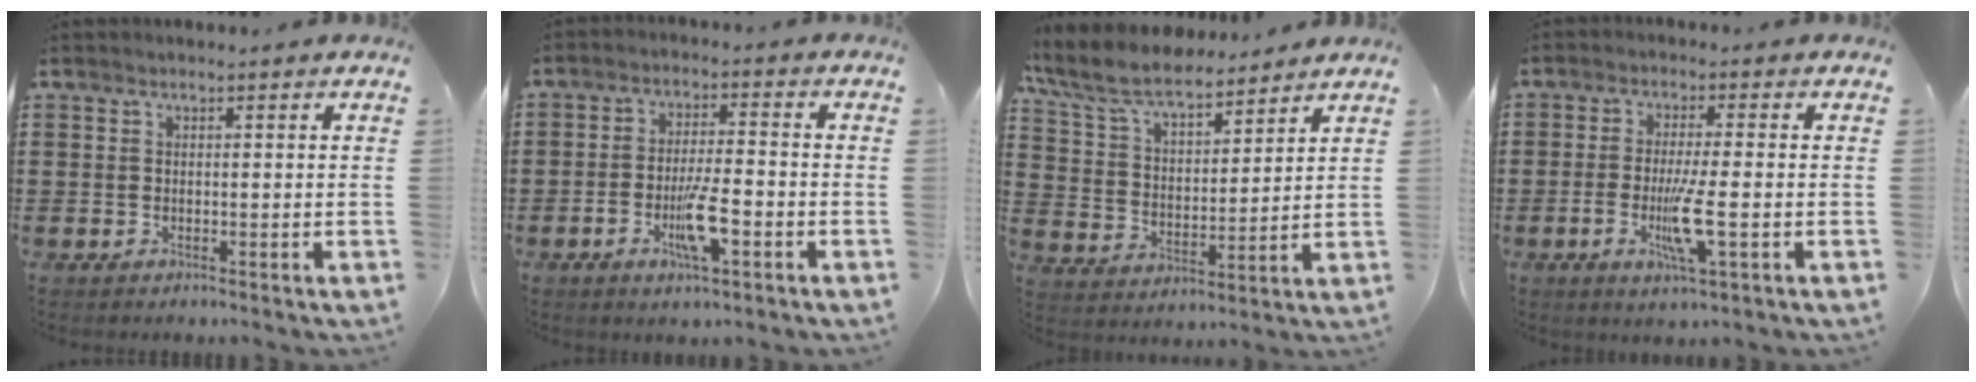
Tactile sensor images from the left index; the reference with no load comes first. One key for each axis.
{"total": 7.2, "fx": -2.7, "fy": 1.8, "fz": 6.4, "tx": -0.123, "ty": -0.003, "tz": -0.050}
{"total": 8.5, "fx": 7.5, "fy": 2.1, "fz": 3.4, "tx": -0.097, "ty": -0.031, "tz": 0.135}
{"total": 6.6, "fx": -1.8, "fy": 0.5, "fz": 6.3, "tx": -0.126, "ty": -0.017, "tz": -0.037}